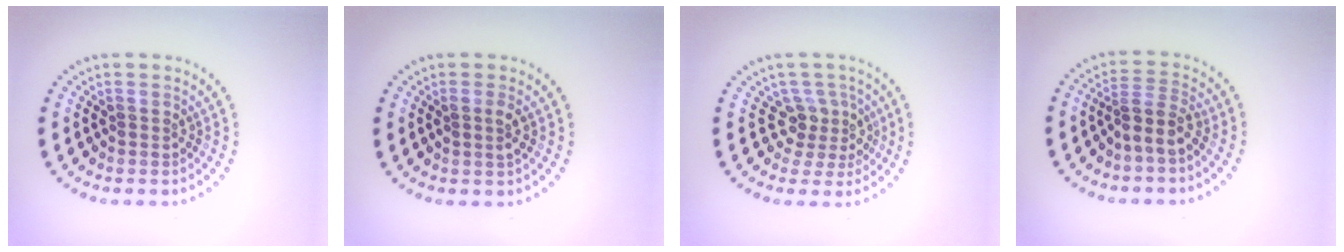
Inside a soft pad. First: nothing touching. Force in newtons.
{"total": 1.2, "press": 1.1, "slide": 0.3}
{"total": 2.7, "press": 2.0, "slide": 1.8}
{"total": 2.7, "press": 2.0, "slide": 1.7}